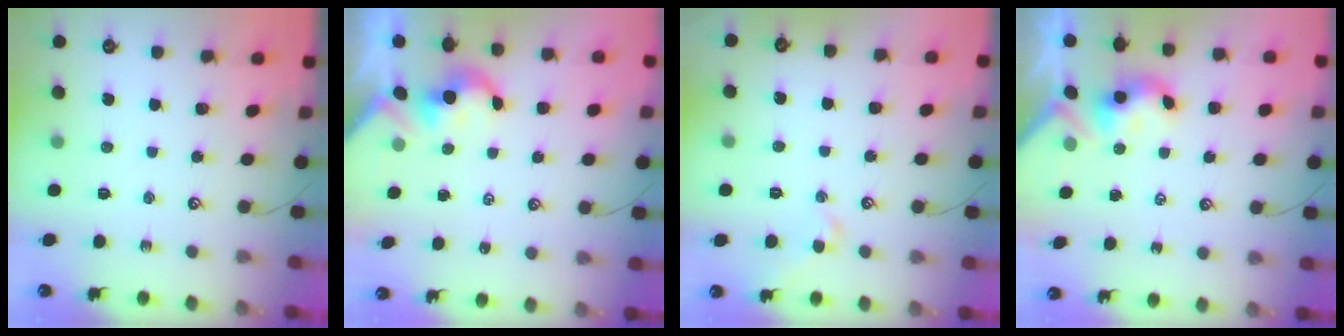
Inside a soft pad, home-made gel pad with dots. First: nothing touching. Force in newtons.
{"total": 1.3, "press": 1.3, "slide": 0.2}
{"total": 0.9, "press": 0.8, "slide": 0.4}
{"total": 3.6, "press": 3.6, "slide": 0.4}